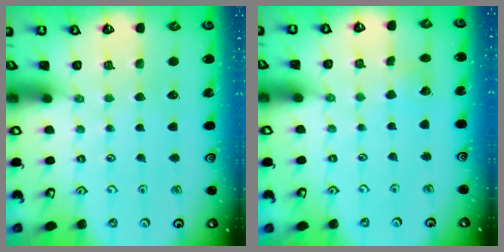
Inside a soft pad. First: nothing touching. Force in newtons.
{"total": 3.1, "press": 3.1, "slide": 0.3}